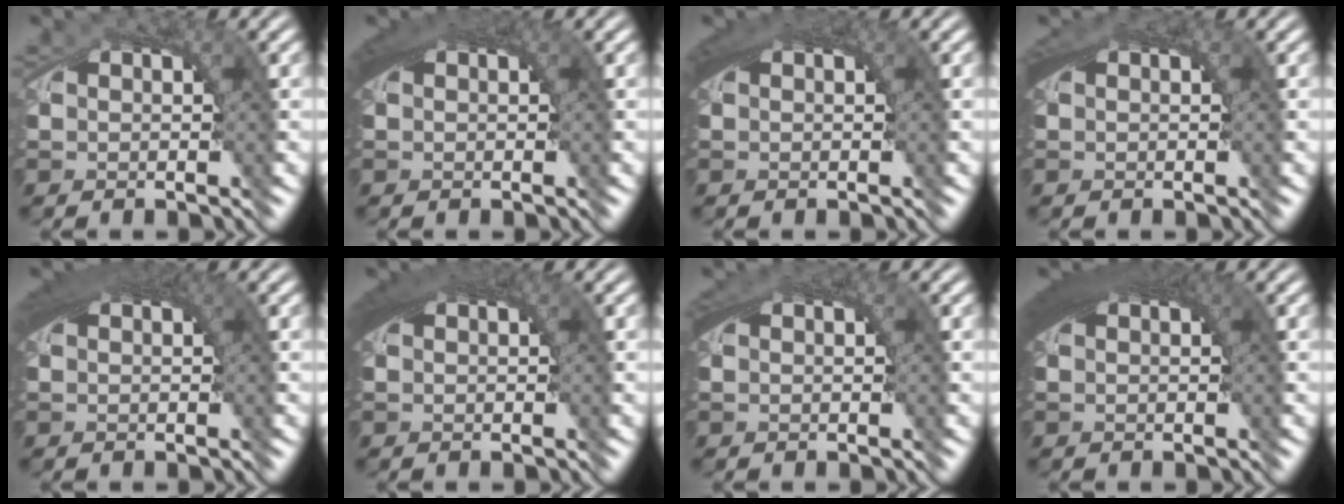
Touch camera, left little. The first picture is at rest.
{"total": 3.8, "force": [0.7, 1.7, 3.4], "torque": [-0.056, 0.001, 0.013]}
{"total": 3.5, "force": [0.6, 1.5, 3.1], "torque": [-0.052, 0.000, 0.013]}
{"total": 2.7, "force": [0.2, 1.5, 2.3], "torque": [-0.040, -0.003, 0.006]}
{"total": 4.6, "force": [1.0, 1.9, 4.1], "torque": [-0.061, 0.006, 0.017]}
{"total": 4.5, "force": [0.9, 1.9, 4.0], "torque": [-0.063, 0.002, 0.016]}
{"total": 2.6, "force": [0.5, 1.2, 2.2], "torque": [-0.037, 0.000, 0.011]}
{"total": 5.9, "force": [1.3, 2.4, 5.2], "torque": [-0.077, 0.008, 0.020]}